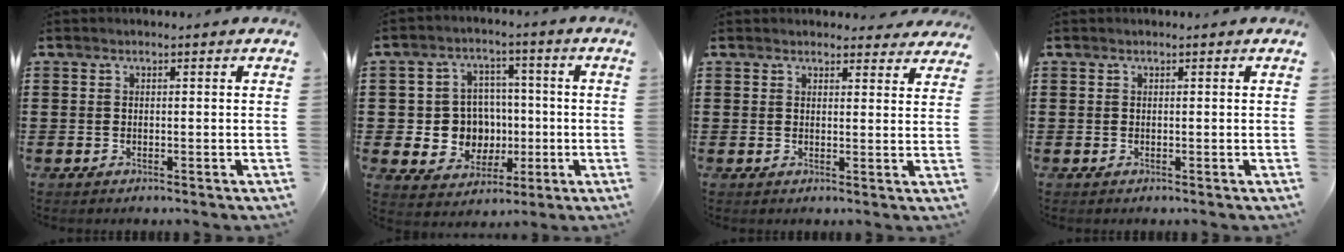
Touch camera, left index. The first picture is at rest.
{"total": 7.6, "force": [-0.3, 7.3, 2.1], "torque": [-0.061, 0.013, 0.004]}
{"total": 2.6, "force": [2.5, 0.7, 0.4], "torque": [0.001, -0.011, 0.043]}
{"total": 0.0}